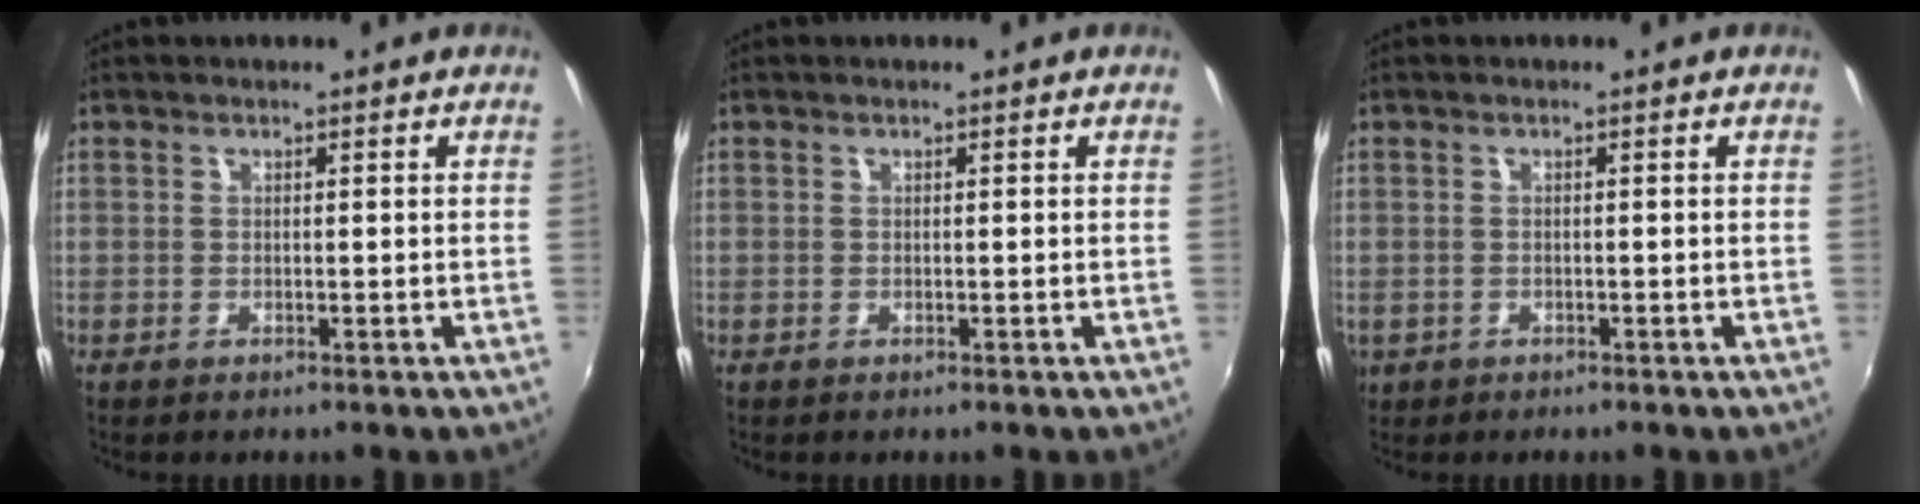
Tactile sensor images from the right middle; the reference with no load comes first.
{"total": 0.0}
{"total": 2.5, "force": [-0.8, 2.1, 1.0], "torque": [-0.024, -0.005, -0.009]}